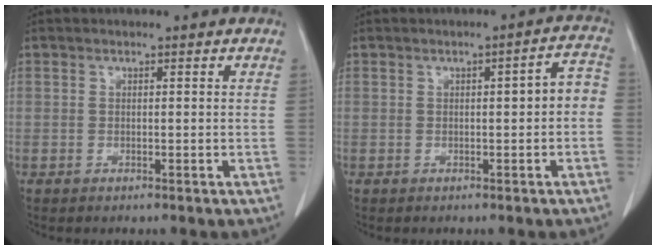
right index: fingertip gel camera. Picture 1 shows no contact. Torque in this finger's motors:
{"motor_torque": [0.34, -0.01, 0.14, 0.04]}